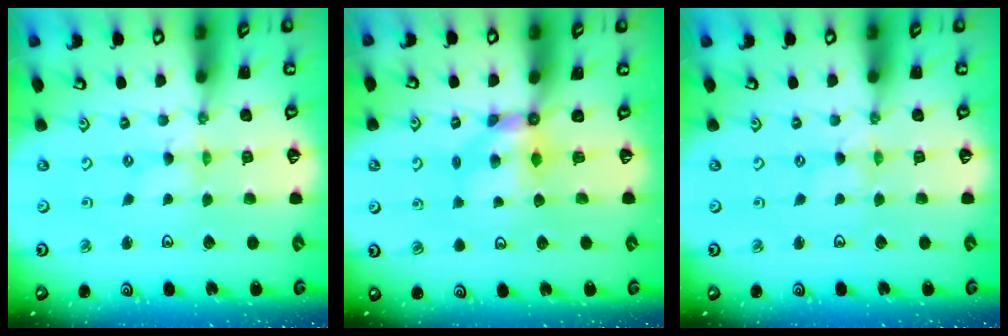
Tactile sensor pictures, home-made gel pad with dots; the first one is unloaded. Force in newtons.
{"total": 5.1, "press": 5.1, "slide": 0.2}
{"total": 0.0}